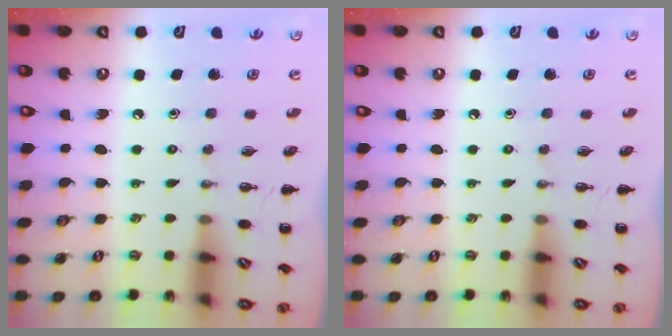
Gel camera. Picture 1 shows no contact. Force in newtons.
{"total": 0.0}